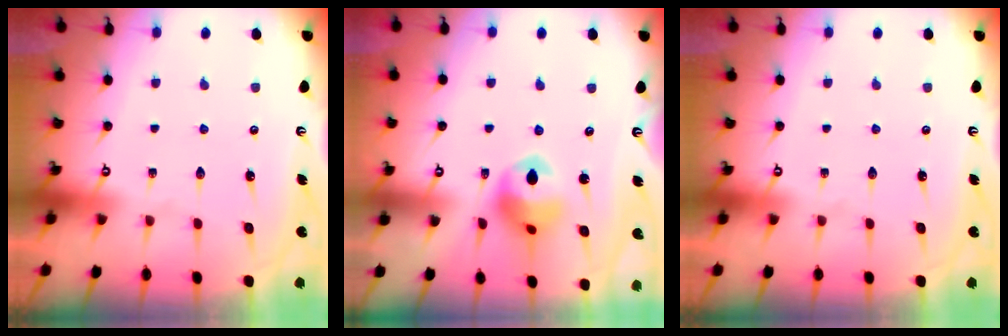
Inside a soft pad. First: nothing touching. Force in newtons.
{"total": 11.4, "press": 11.2, "slide": 1.6}
{"total": 0.0}